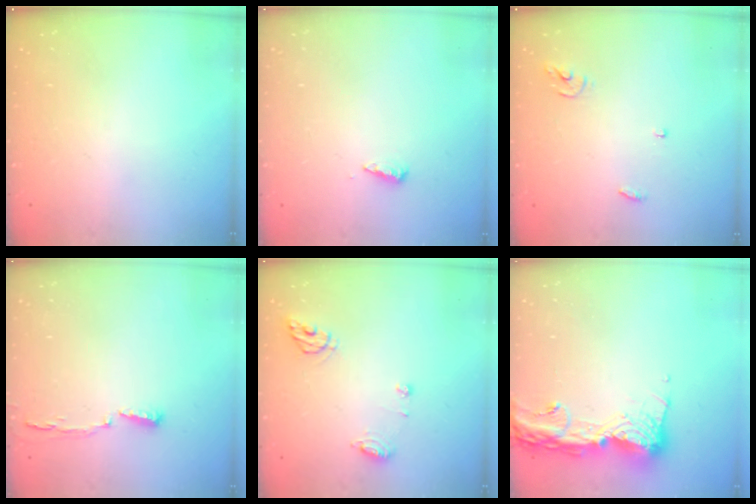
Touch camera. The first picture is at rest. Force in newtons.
{"total": 3.6, "press": 3.6, "slide": 0.4}
{"total": 3.9, "press": 3.9, "slide": 0.4}
{"total": 4.1, "press": 4.0, "slide": 1.1}
{"total": 7.2, "press": 7.2, "slide": 0.8}
{"total": 15.5, "press": 15.4, "slide": 1.5}